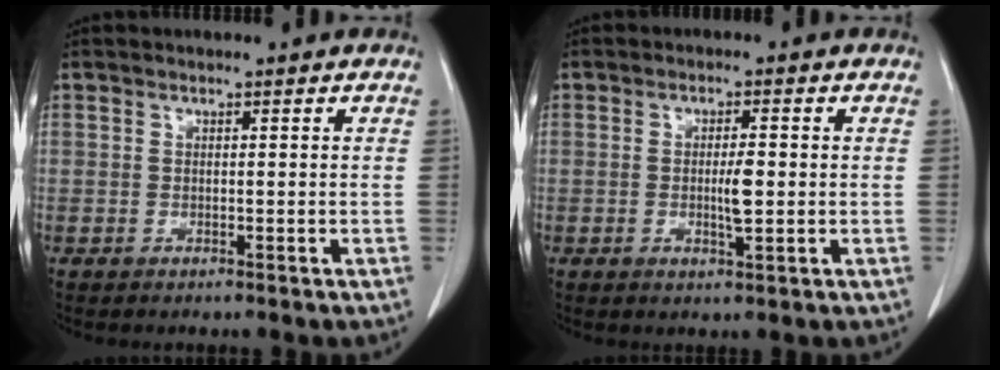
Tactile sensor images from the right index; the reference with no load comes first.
{"total": 3.6, "force": [-0.3, 0.6, 3.5], "torque": [-0.060, -0.002, -0.003]}